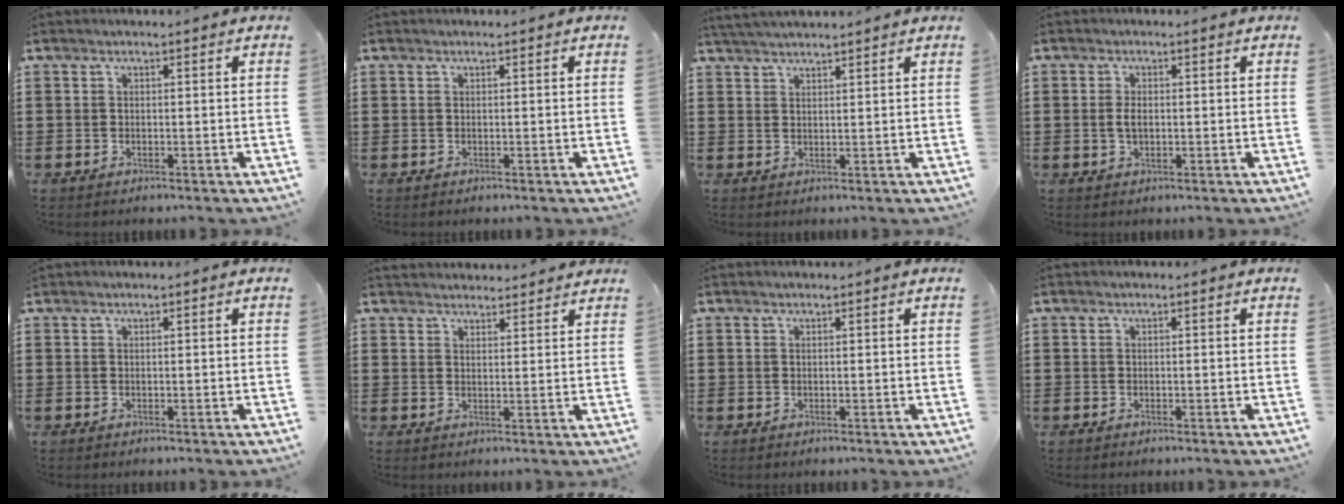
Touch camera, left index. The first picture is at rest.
{"total": 0.0}
{"total": 2.5, "force": [2.5, -0.2, 0.4], "torque": [-0.014, -0.001, 0.049]}
{"total": 2.2, "force": [0.1, 1.1, 1.9], "torque": [-0.047, 0.001, -0.002]}
{"total": 0.0}
{"total": 2.5, "force": [2.4, 0.2, -0.3], "torque": [-0.001, -0.004, 0.048]}
{"total": 0.0}
{"total": 0.0}